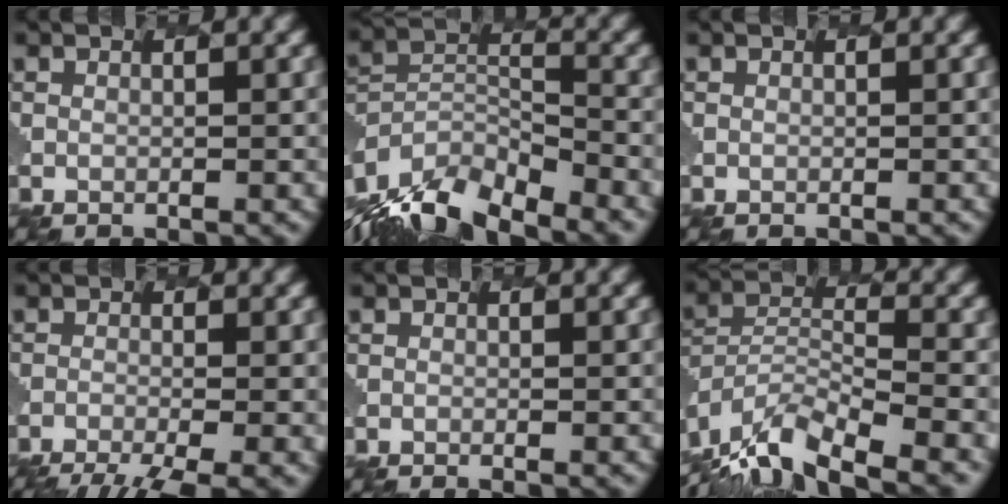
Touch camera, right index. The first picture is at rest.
{"total": 10.9, "force": [-9.5, 3.4, 4.2], "torque": [-0.113, -0.003, -0.169]}
{"total": 0.0}
{"total": 6.7, "force": [-5.5, 1.0, 3.7], "torque": [-0.066, -0.018, -0.084]}
{"total": 0.9, "force": [-0.6, 0.3, 0.6], "torque": [0.003, 0.005, -0.015]}
{"total": 9.9, "force": [-8.7, 2.5, 3.9], "torque": [-0.098, 0.002, -0.159]}